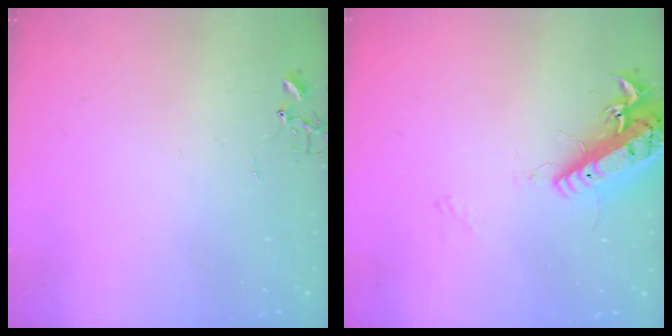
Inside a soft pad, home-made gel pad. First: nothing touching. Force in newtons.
{"total": 17.1, "press": 16.8, "slide": 3.3}